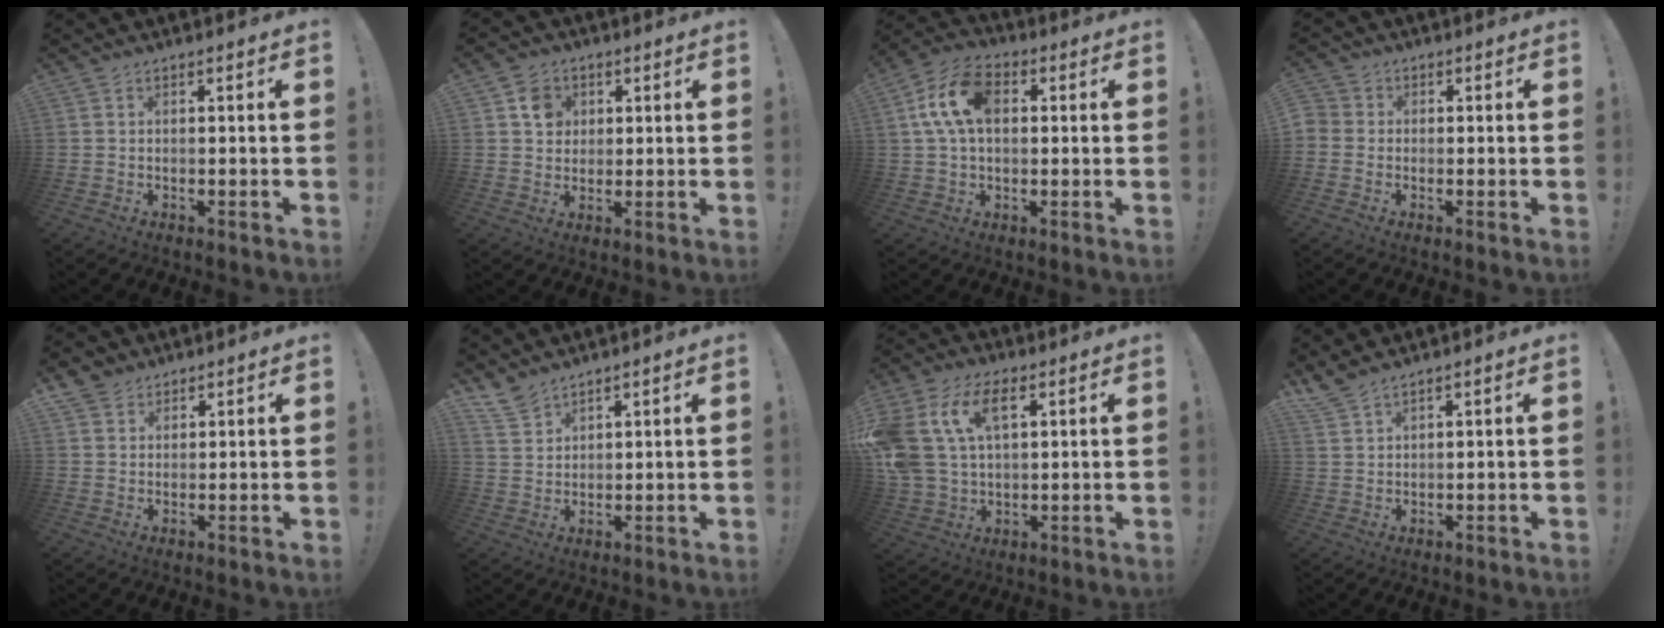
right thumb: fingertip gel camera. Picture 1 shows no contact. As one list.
[{"total": 6.8, "force": [2.3, 6.1, 1.8], "torque": [-0.017, -0.005, 0.044]}, {"total": 13.8, "force": [2.6, 8.8, 10.3], "torque": [-0.191, 0.015, 0.049]}, {"total": 2.9, "force": [-1.0, 2.4, 1.1], "torque": [-0.028, 0.009, -0.019]}, {"total": 4.0, "force": [3.1, 2.5, 0.4], "torque": [0.004, -0.022, 0.056]}, {"total": 6.7, "force": [5.6, 3.4, 1.6], "torque": [-0.032, -0.037, 0.108]}, {"total": 17.0, "force": [6.3, 11.0, 11.4], "torque": [-0.250, -0.013, 0.114]}, {"total": 3.9, "force": [3.5, 0.5, 1.6], "torque": [-0.036, -0.021, 0.068]}]